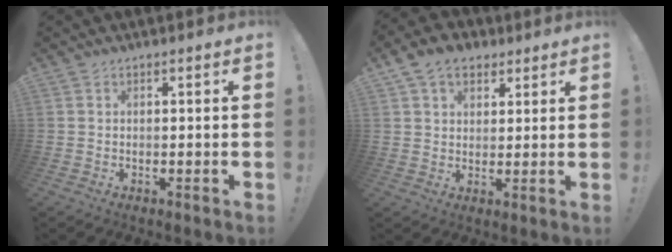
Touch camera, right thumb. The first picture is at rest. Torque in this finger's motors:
{"motor_torque": [-0.49, 1.03, 0.34, 0.28, 0.03]}